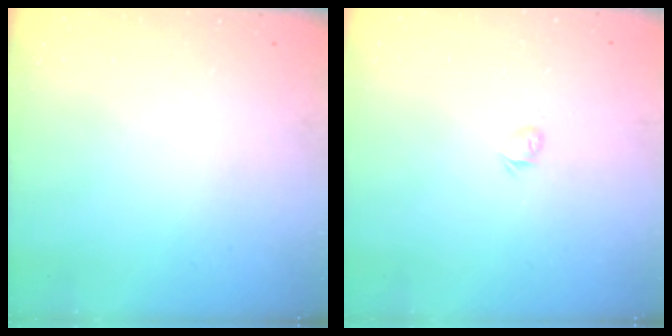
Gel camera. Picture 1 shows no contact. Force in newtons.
{"total": 2.6, "press": 2.5, "slide": 0.6}